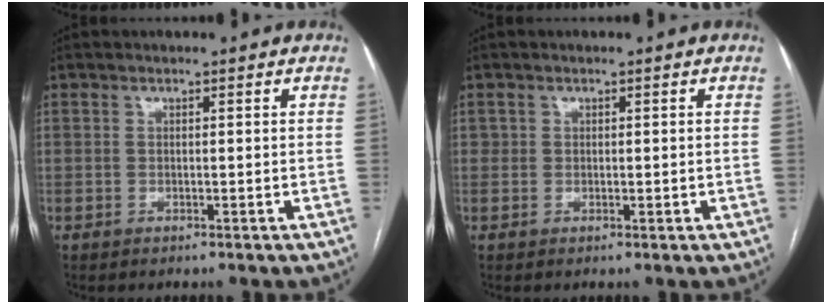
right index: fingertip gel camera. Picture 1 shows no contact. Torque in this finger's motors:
{"motor_torque": [-0.19, 0.25, -0.01, 0.01]}